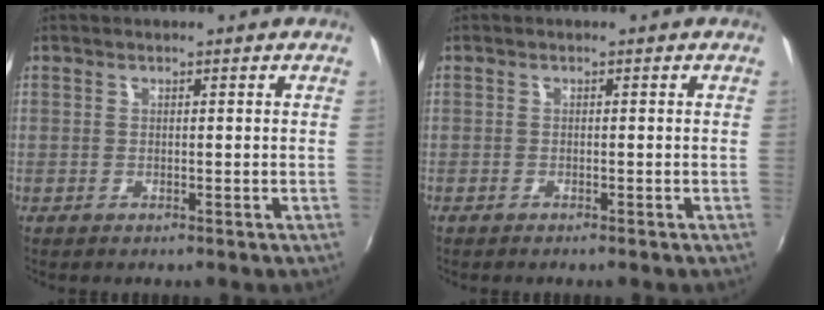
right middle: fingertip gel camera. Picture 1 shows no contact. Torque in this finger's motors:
{"motor_torque": [-0.15, -0.15, -0.02, -0.01]}